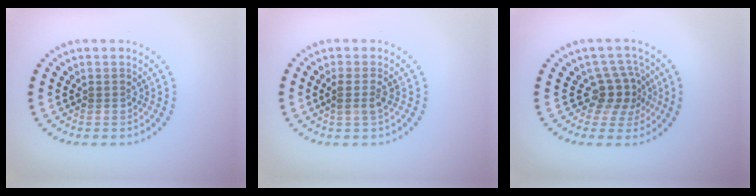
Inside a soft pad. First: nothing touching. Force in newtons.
{"total": 1.5, "press": 1.3, "slide": 0.8}
{"total": 3.2, "press": 2.4, "slide": 2.1}